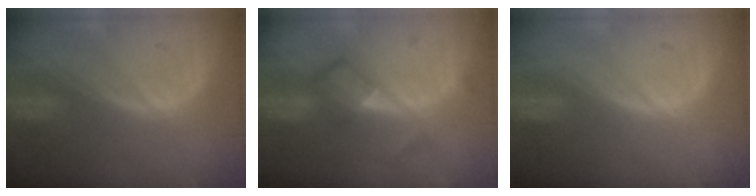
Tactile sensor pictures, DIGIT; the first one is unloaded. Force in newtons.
{"total": 5.0, "press": 5.0, "slide": 0.5}
{"total": 0.0}